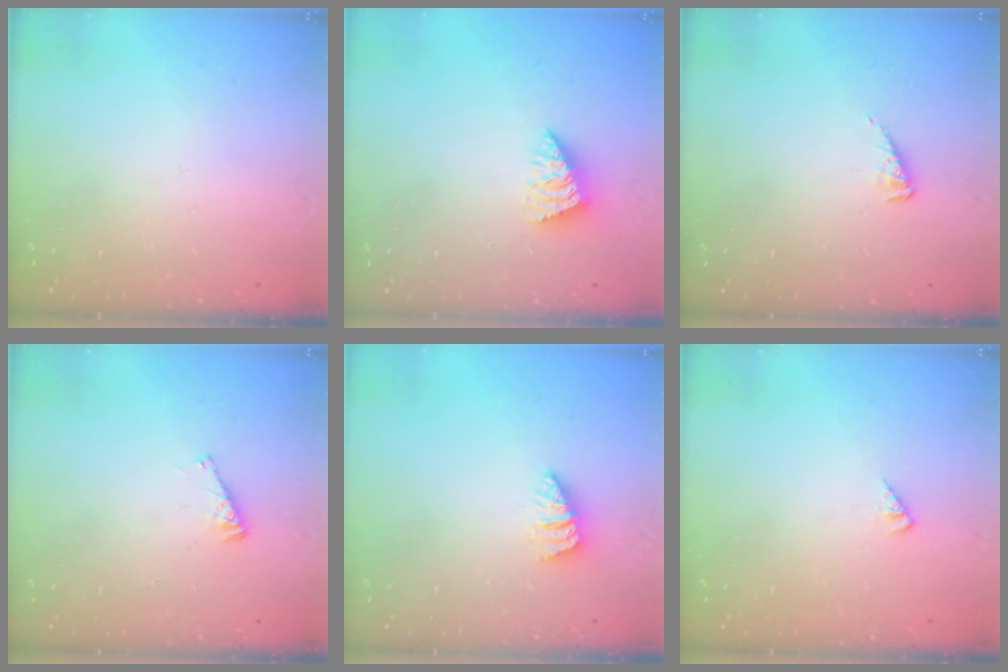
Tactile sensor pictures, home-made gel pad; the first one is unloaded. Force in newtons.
{"total": 1.4, "press": 1.4, "slide": 0.3}
{"total": 4.4, "press": 4.4, "slide": 0.6}
{"total": 3.8, "press": 3.8, "slide": 0.3}
{"total": 2.7, "press": 2.7, "slide": 0.2}
{"total": 1.8, "press": 1.8, "slide": 0.3}